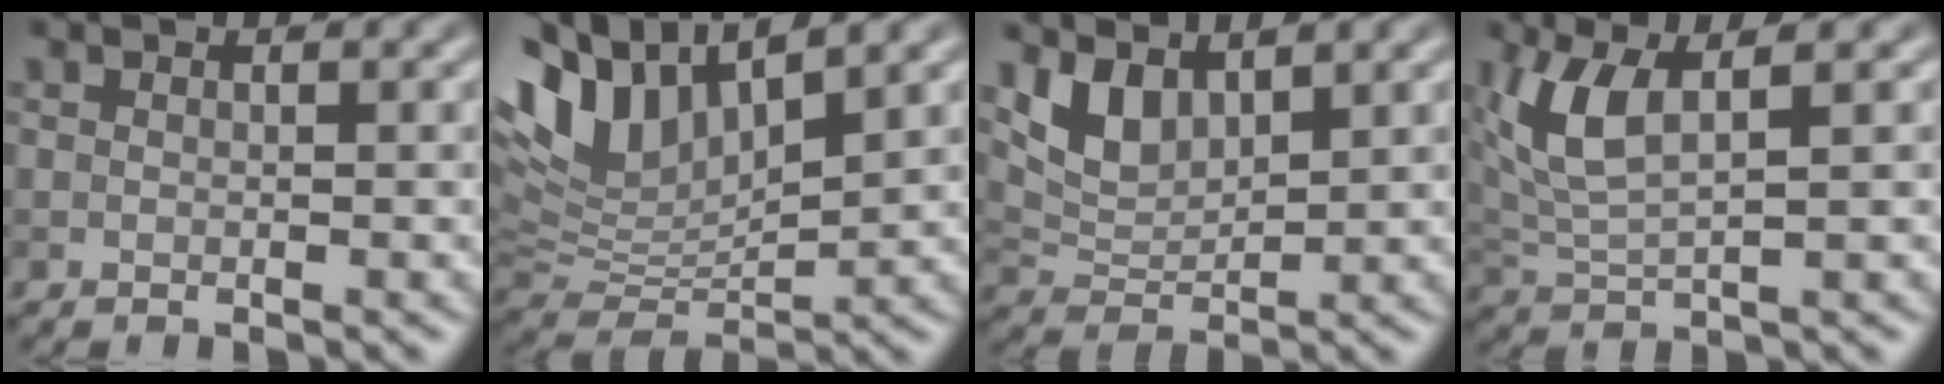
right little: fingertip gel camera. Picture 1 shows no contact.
{"total": 8.6, "force": [5.1, 4.0, 5.6], "torque": [-0.125, 0.012, 0.097]}
{"total": 3.5, "force": [2.4, 1.6, 1.9], "torque": [-0.045, -0.011, 0.052]}
{"total": 5.0, "force": [2.0, 1.7, 4.3], "torque": [-0.110, 0.002, 0.044]}